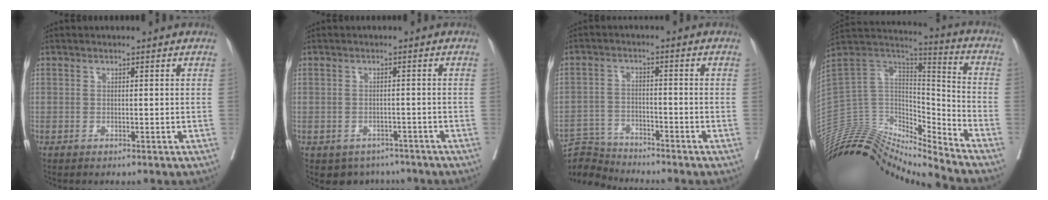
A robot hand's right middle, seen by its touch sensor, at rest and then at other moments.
{"total": 5.5, "force": [-4.4, 3.3, 0.7], "torque": [0.000, 0.009, -0.055]}
{"total": 7.1, "force": [-7.1, 0.1, -0.6], "torque": [0.007, 0.002, -0.133]}
{"total": 21.2, "force": [-20.0, 3.2, 6.2], "torque": [-0.111, 0.065, -0.343]}